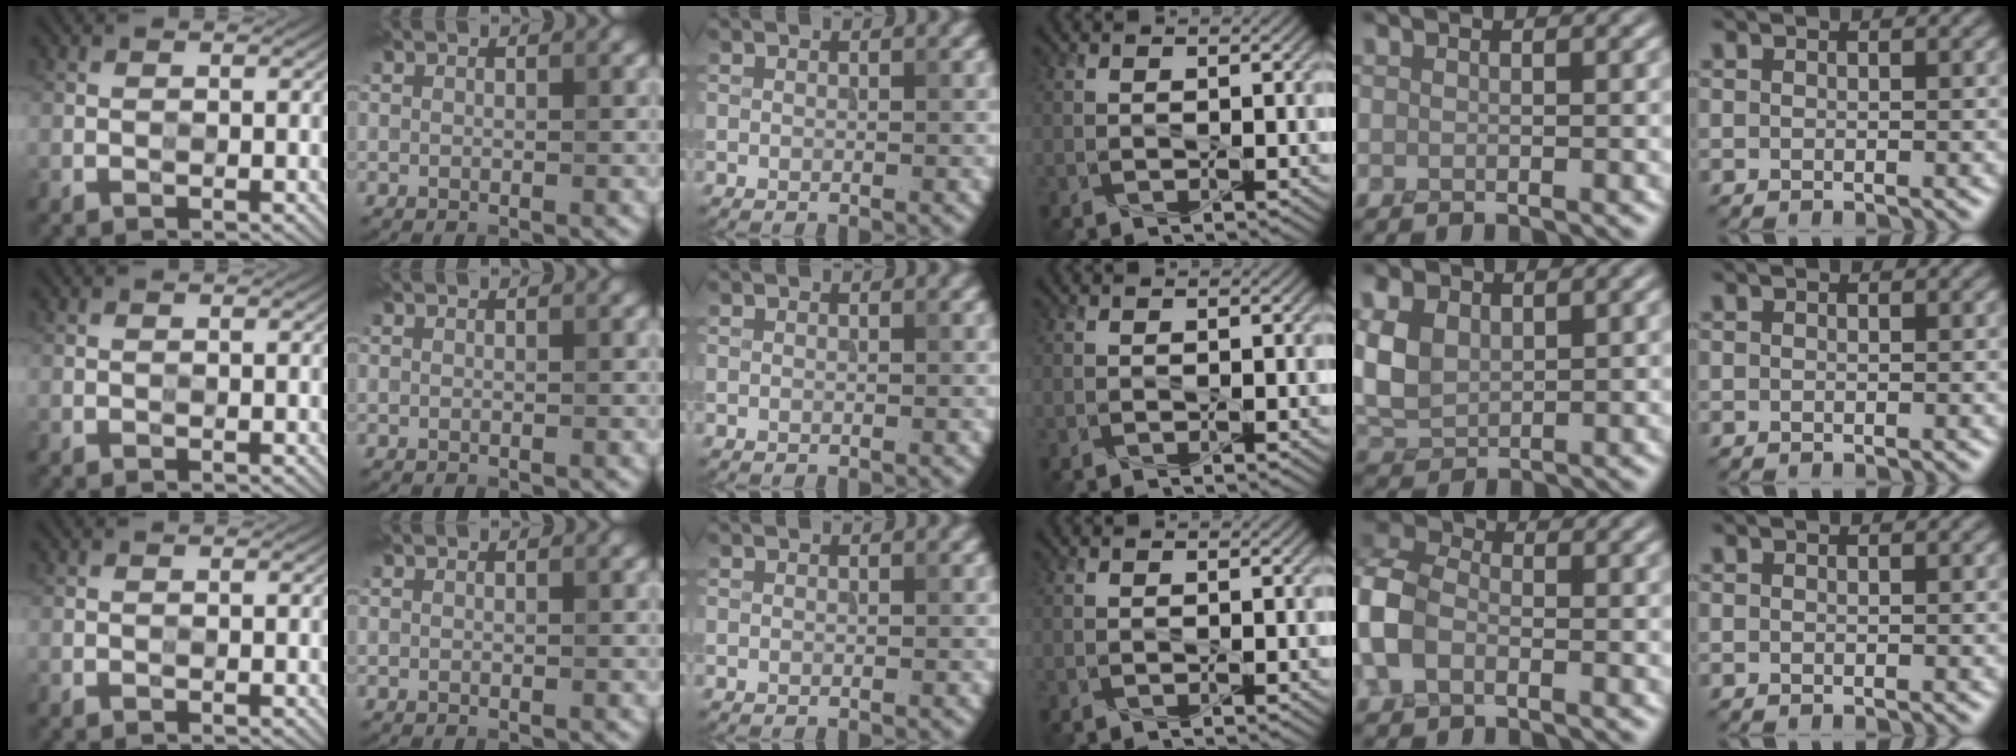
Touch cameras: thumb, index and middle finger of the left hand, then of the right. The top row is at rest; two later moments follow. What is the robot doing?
{"motion": "press", "object": "toy piano key"}